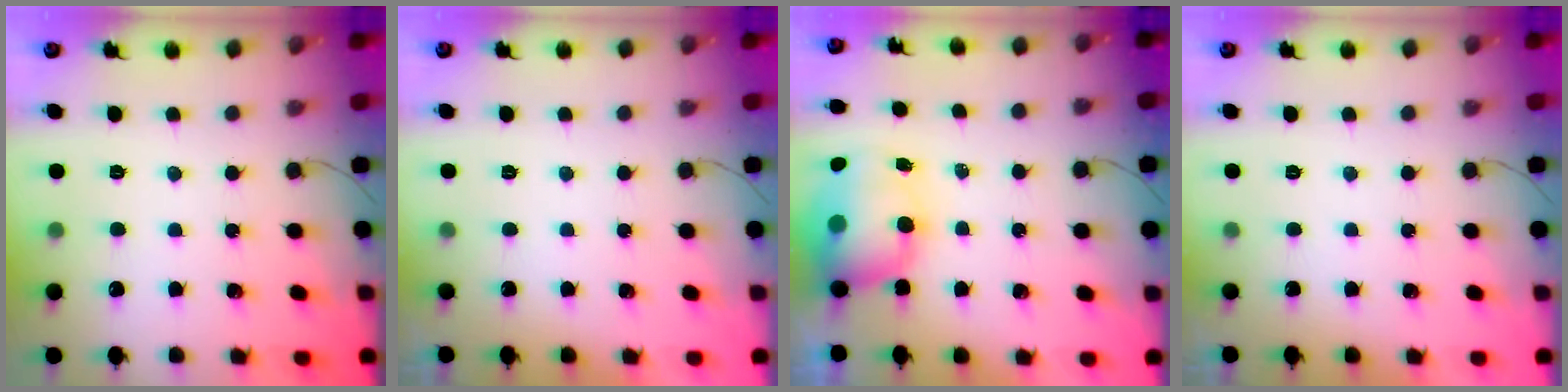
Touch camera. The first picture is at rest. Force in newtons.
{"total": 0.0}
{"total": 9.0, "press": 8.8, "slide": 1.9}
{"total": 0.0}